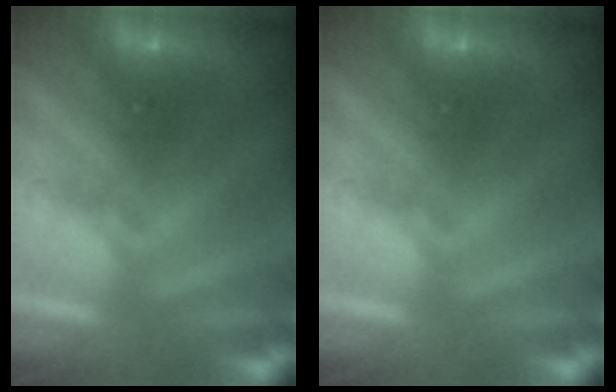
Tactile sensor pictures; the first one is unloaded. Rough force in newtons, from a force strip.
{"total": 0.0}